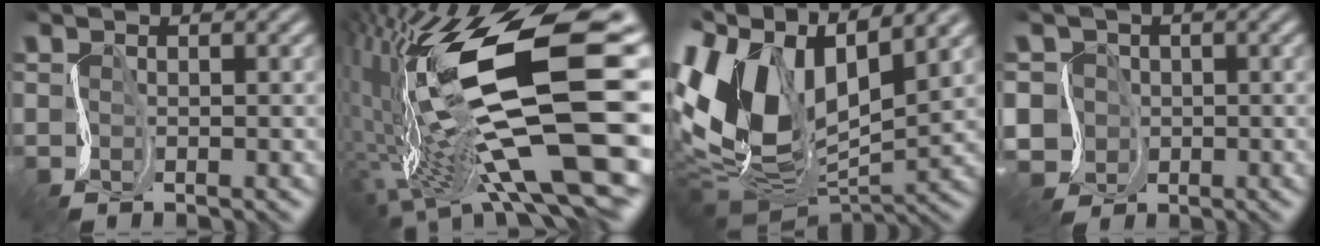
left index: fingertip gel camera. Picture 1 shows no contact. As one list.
[{"total": 16.9, "force": [0.3, 5.6, 15.9], "torque": [-0.298, 0.008, 0.002]}, {"total": 13.0, "force": [3.3, 7.4, 10.1], "torque": [-0.223, -0.005, 0.057]}, {"total": 6.6, "force": [-2.2, 6.1, 1.5], "torque": [-0.037, 0.001, -0.069]}]